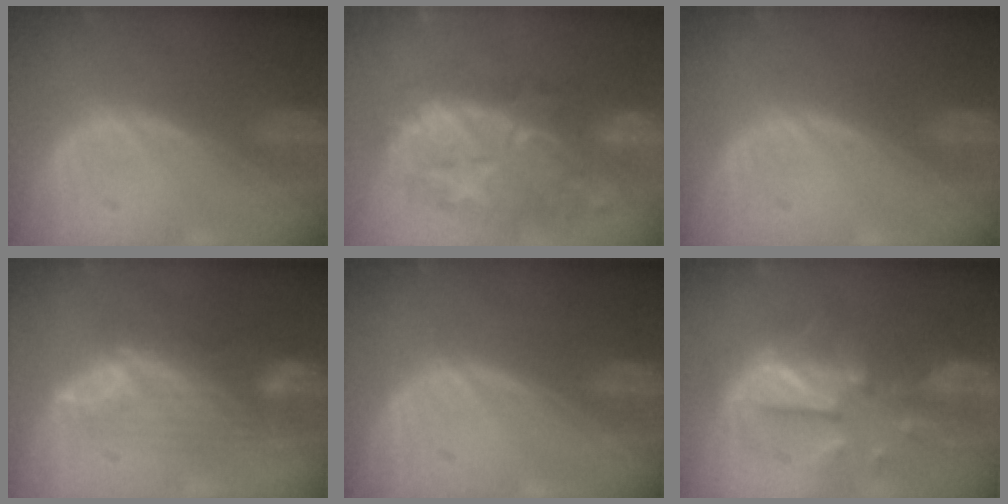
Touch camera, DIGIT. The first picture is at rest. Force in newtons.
{"total": 11.3, "press": 10.4, "slide": 4.3}
{"total": 0.0}
{"total": 8.3, "press": 7.7, "slide": 3.3}
{"total": 0.0}
{"total": 9.6, "press": 9.6, "slide": 0.6}